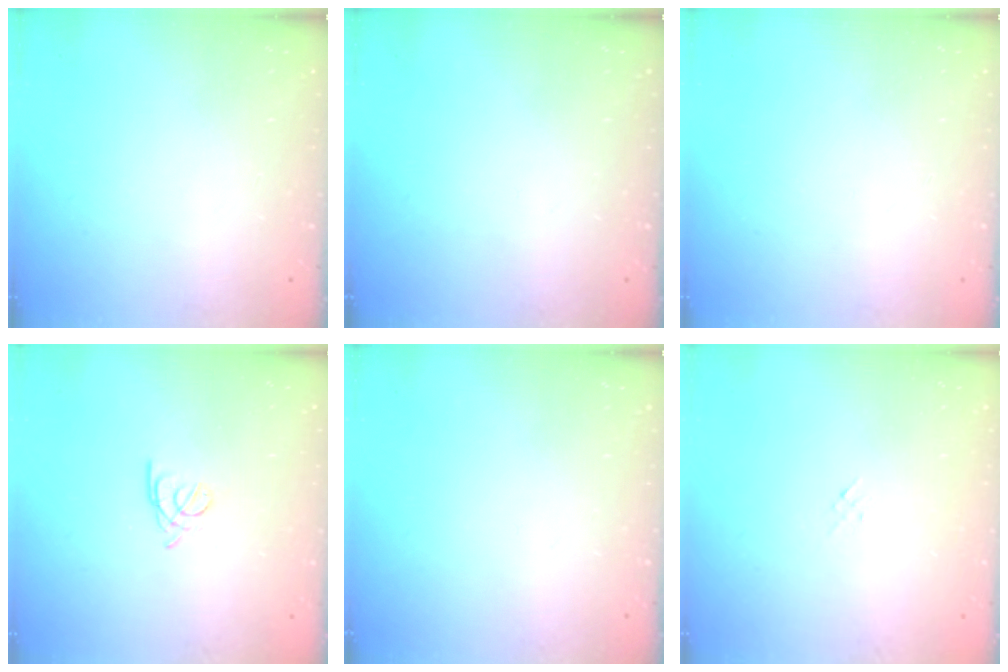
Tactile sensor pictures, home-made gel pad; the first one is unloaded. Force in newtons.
{"total": 0.0}
{"total": 0.0}
{"total": 1.8, "press": 1.7, "slide": 0.5}
{"total": 0.0}
{"total": 1.3, "press": 1.2, "slide": 0.5}